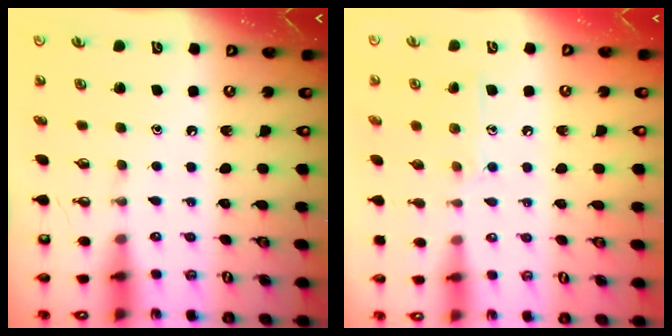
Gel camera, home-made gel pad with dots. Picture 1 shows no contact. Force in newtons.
{"total": 8.6, "press": 8.6, "slide": 0.4}